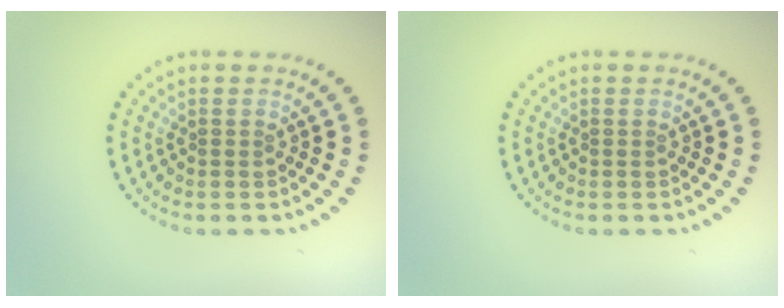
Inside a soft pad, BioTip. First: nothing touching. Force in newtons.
{"total": 0.0}